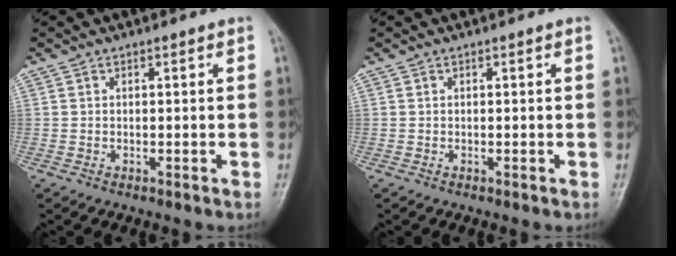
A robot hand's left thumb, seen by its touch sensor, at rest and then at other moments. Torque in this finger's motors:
{"motor_torque": [0.00, 0.00, 0.00, 0.00, 0.00]}